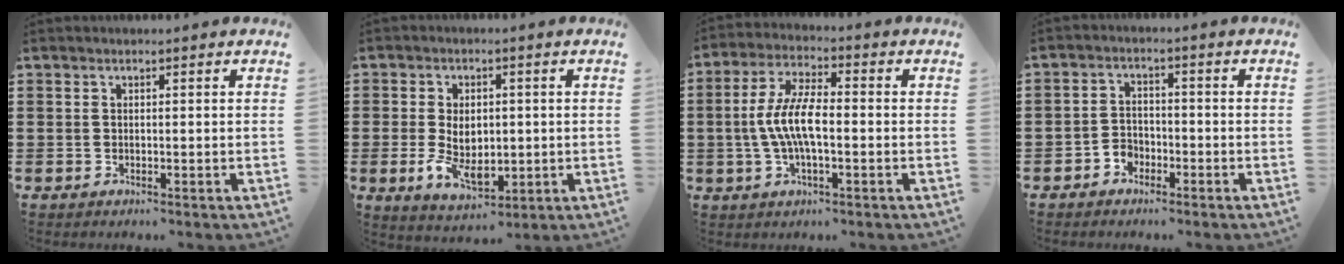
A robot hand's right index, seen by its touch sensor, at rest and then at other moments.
{"total": 6.3, "force": [-0.5, 3.9, 4.8], "torque": [-0.098, -0.001, -0.013]}
{"total": 8.0, "force": [-1.1, 2.6, 7.5], "torque": [-0.172, -0.010, -0.028]}
{"total": 2.6, "force": [-2.0, 1.6, 0.5], "torque": [-0.019, 0.003, -0.042]}